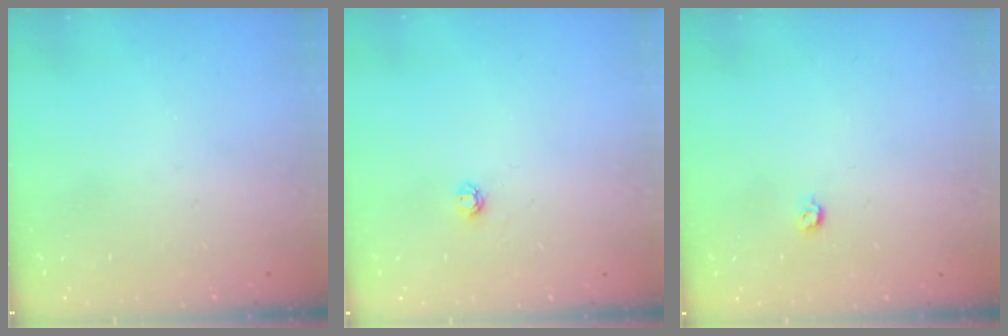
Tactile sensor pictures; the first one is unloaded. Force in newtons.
{"total": 3.9, "press": 3.8, "slide": 0.5}
{"total": 3.5, "press": 3.4, "slide": 0.6}